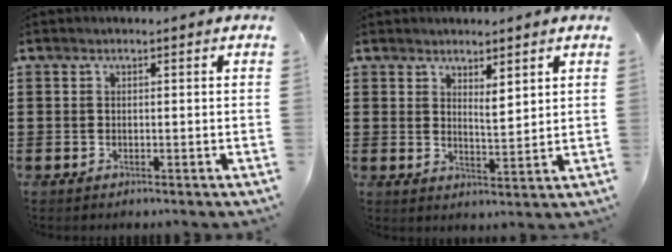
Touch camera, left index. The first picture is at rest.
{"total": 3.1, "force": [2.6, 0.7, 1.5], "torque": [-0.027, -0.004, 0.046]}